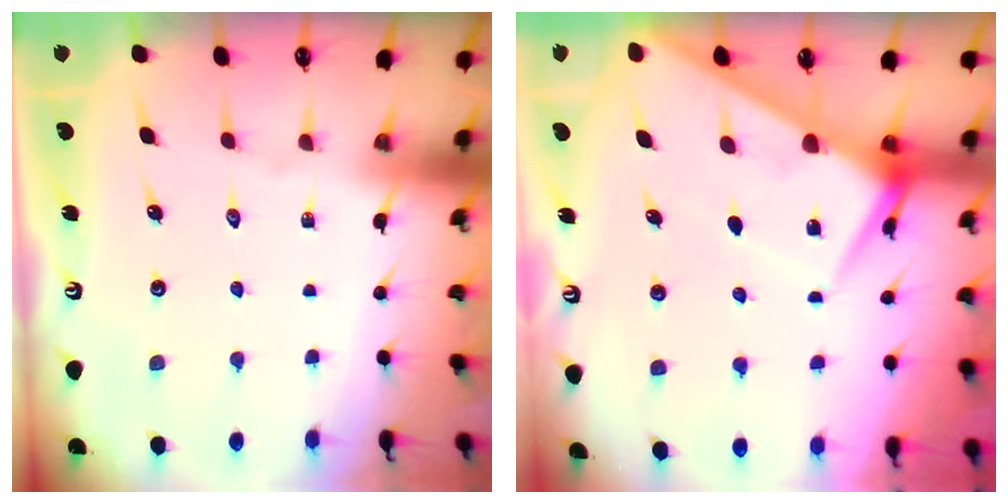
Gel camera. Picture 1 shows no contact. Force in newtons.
{"total": 6.4, "press": 6.4, "slide": 0.6}